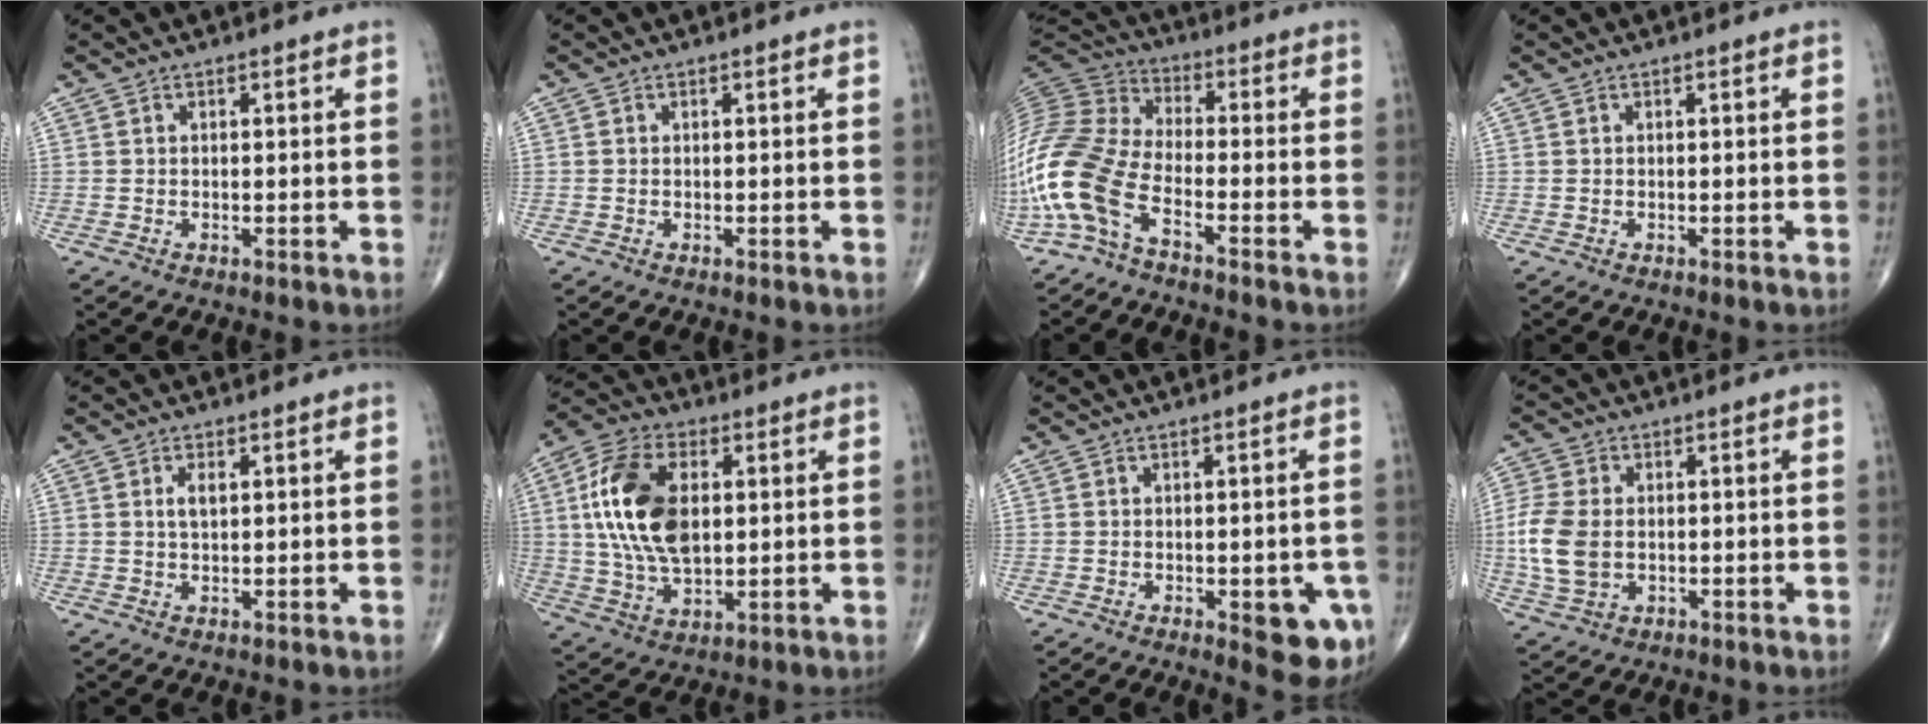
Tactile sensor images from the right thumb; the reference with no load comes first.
{"total": 0.0}
{"total": 16.4, "force": [-7.6, 7.7, 12.4], "torque": [-0.280, 0.051, -0.154]}
{"total": 0.0}
{"total": 2.4, "force": [0.7, 1.1, 2.0], "torque": [-0.036, -0.001, 0.013]}
{"total": 17.8, "force": [3.6, 9.3, 14.7], "torque": [-0.297, -0.005, 0.070]}
{"total": 8.3, "force": [-2.8, 3.2, 7.2], "torque": [-0.064, -0.004, -0.026]}
{"total": 9.6, "force": [-0.6, 6.6, 7.0], "torque": [-0.160, 0.000, -0.014]}